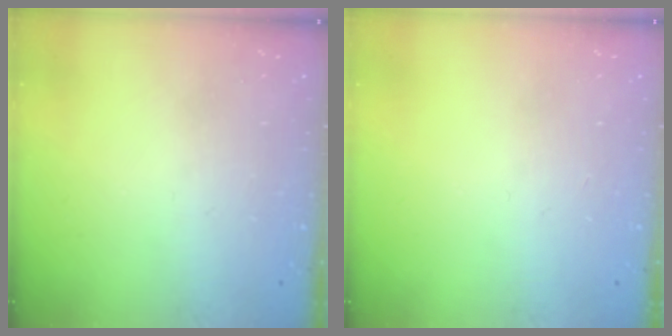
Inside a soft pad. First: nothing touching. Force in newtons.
{"total": 0.0}